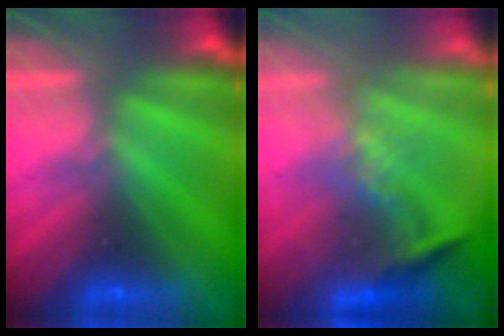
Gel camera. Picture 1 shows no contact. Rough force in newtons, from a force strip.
{"total": 1.1}